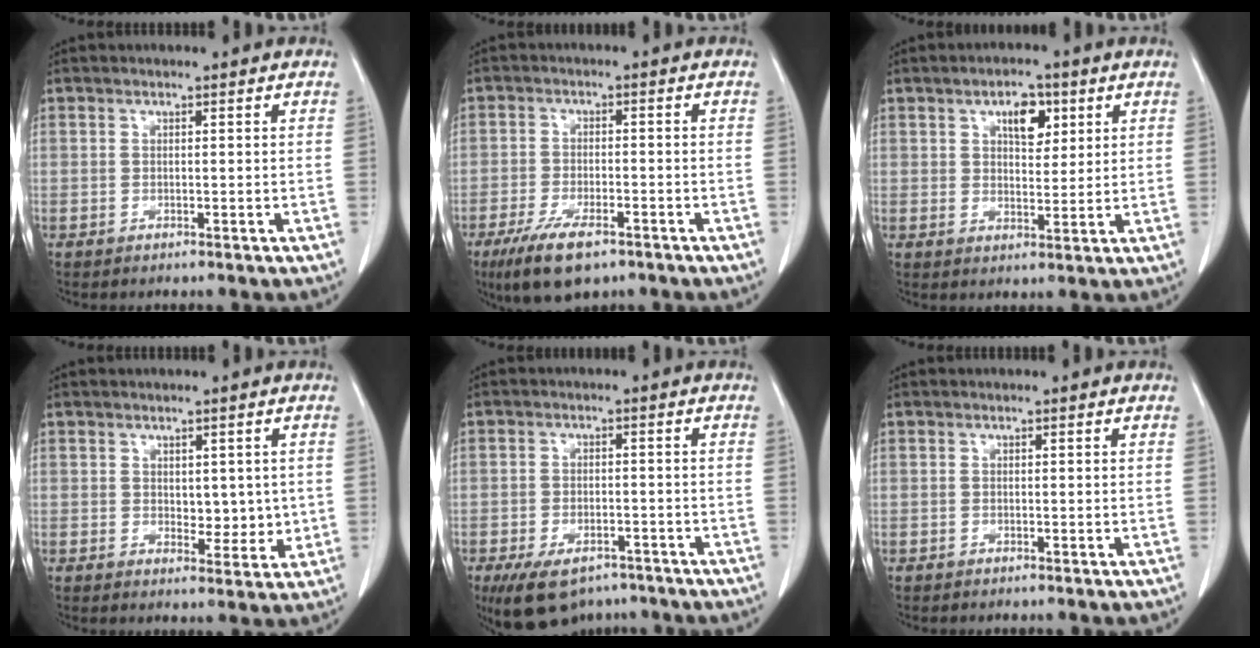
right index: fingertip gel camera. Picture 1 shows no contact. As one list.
[{"total": 8.2, "force": [-5.4, 2.6, 5.6], "torque": [-0.106, -0.013, -0.089]}, {"total": 5.2, "force": [2.5, 2.6, 3.8], "torque": [-0.060, 0.005, 0.041]}, {"total": 4.0, "force": [0.5, 2.4, 3.2], "torque": [-0.036, -0.009, 0.013]}, {"total": 10.2, "force": [-7.5, 4.8, 4.8], "torque": [-0.088, -0.002, -0.116]}, {"total": 0.0}]